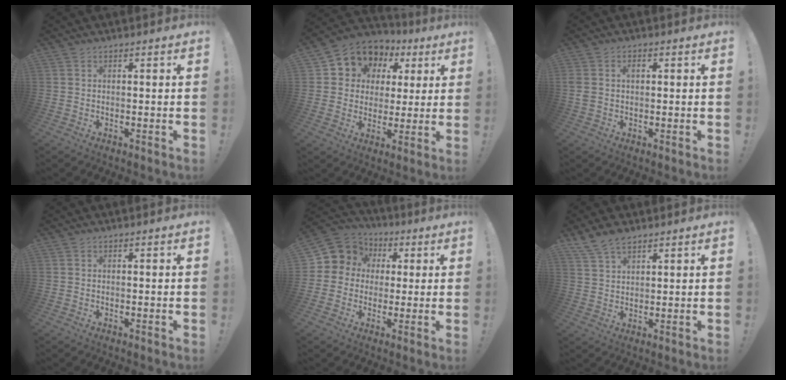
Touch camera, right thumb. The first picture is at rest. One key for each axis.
{"total": 9.1, "fx": 3.9, "fy": 7.8, "fz": 2.7, "tx": -0.043, "ty": -0.032, "tz": 0.079}
{"total": 2.5, "fx": 0.5, "fy": 1.7, "fz": 1.8, "tx": -0.052, "ty": 0.008, "tz": 0.007}
{"total": 0.0}
{"total": 9.4, "fx": 2.4, "fy": 8.7, "fz": 2.6, "tx": -0.032, "ty": -0.009, "tz": 0.051}
{"total": 6.6, "fx": 5.0, "fy": 2.9, "fz": 3.1, "tx": -0.062, "ty": -0.020, "tz": 0.099}